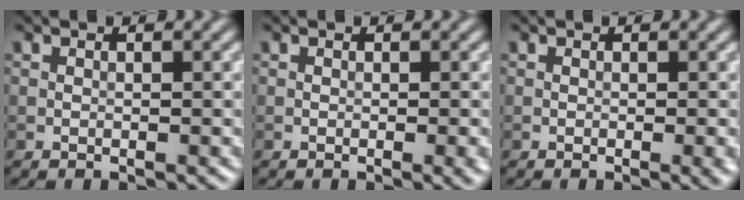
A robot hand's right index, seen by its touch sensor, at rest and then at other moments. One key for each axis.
{"total": 1.3, "fx": -0.3, "fy": 0.2, "fz": 1.2, "tx": -0.015, "ty": -0.003, "tz": -0.004}
{"total": 1.4, "fx": -0.3, "fy": 0.3, "fz": 1.3, "tx": -0.016, "ty": -0.003, "tz": -0.004}